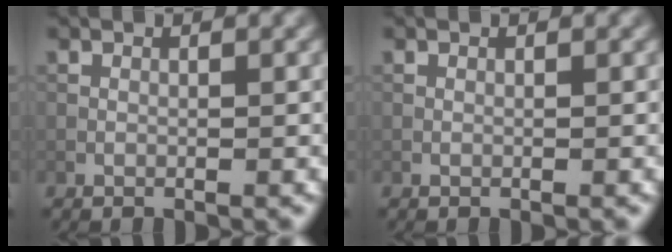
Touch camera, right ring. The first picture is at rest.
{"total": 0.0}